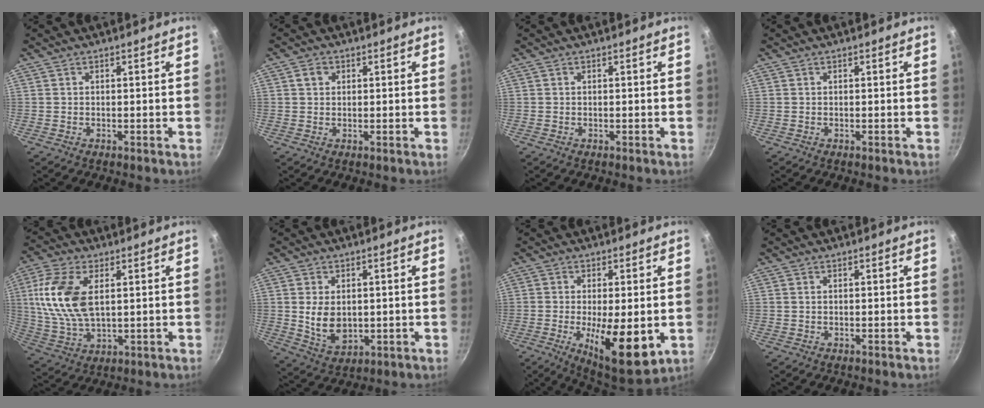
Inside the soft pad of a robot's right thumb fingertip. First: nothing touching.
{"total": 2.2, "force": [0.7, 1.8, 1.0], "torque": [-0.008, 0.004, 0.010]}
{"total": 0.0}
{"total": 0.0}
{"total": 14.1, "force": [3.1, 7.6, 11.5], "torque": [-0.231, -0.004, 0.063]}
{"total": 8.0, "force": [0.6, 5.4, 5.9], "torque": [-0.098, -0.016, 0.024]}
{"total": 13.0, "force": [-2.5, 4.3, 12.0], "torque": [-0.182, -0.008, -0.030]}
{"total": 0.0}